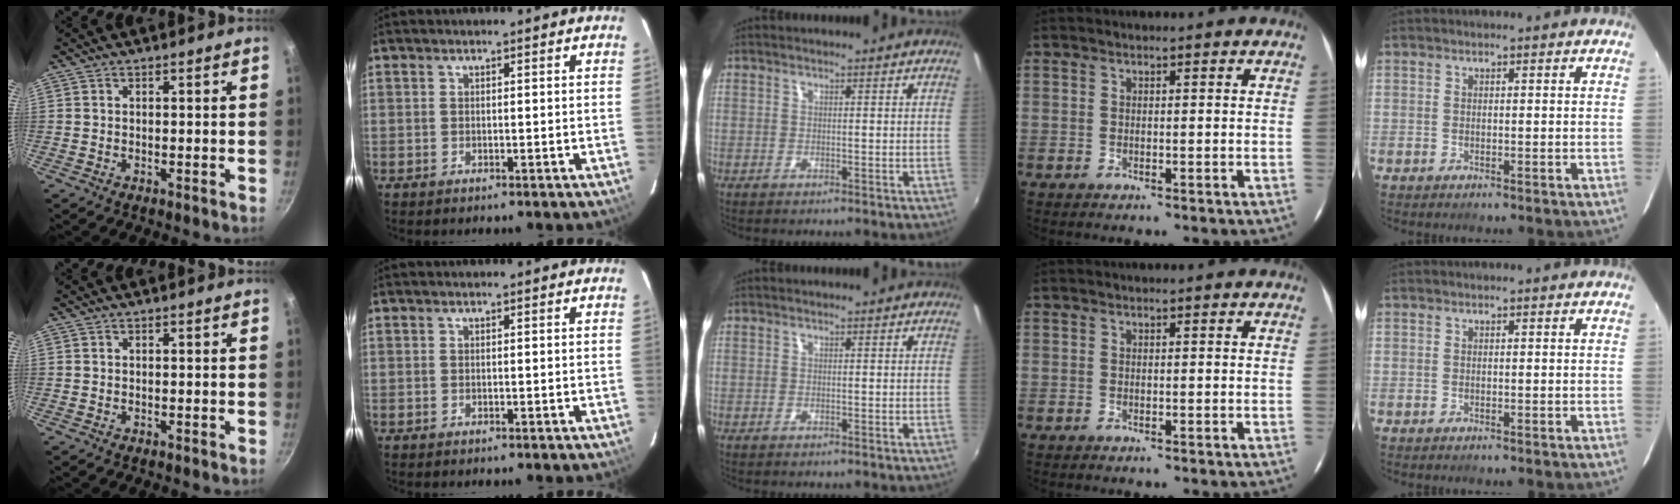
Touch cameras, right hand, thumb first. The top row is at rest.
{}